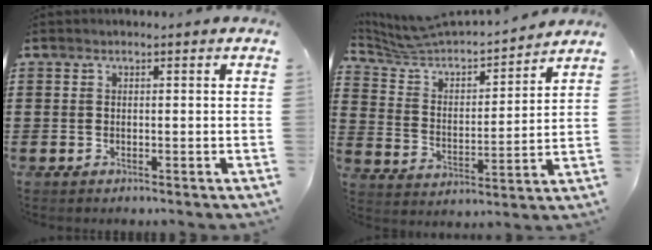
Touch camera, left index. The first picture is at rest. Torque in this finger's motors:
{"motor_torque": [0.38, 0.53, 0.04, 0.03]}